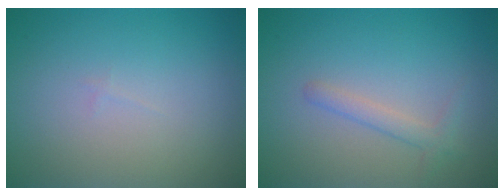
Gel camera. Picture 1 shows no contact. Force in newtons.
{"total": 1.6, "press": 1.6, "slide": 0.1}